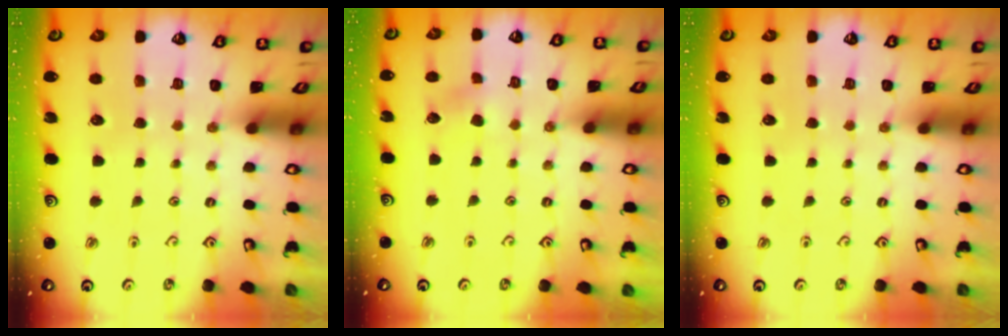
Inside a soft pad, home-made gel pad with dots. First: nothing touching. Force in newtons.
{"total": 2.8, "press": 2.8, "slide": 0.6}
{"total": 0.0}